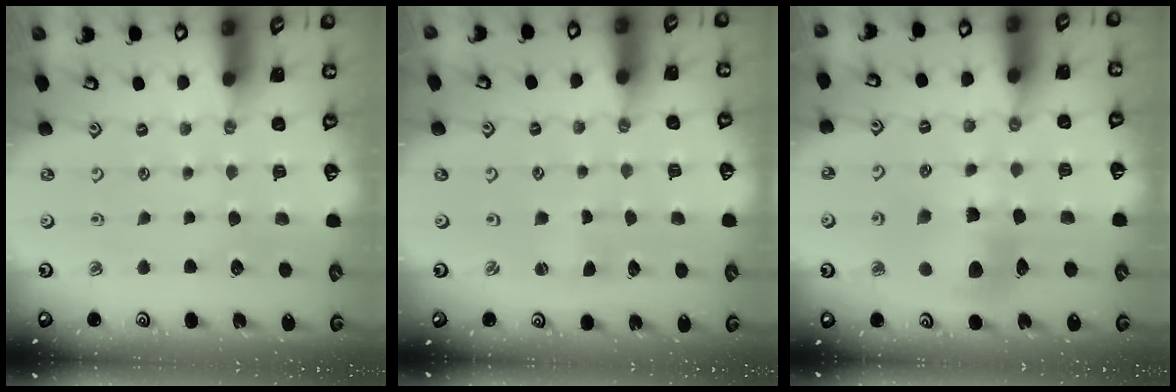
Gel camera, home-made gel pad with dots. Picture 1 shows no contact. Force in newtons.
{"total": 1.4, "press": 1.4, "slide": 0.4}
{"total": 9.5, "press": 9.4, "slide": 1.1}